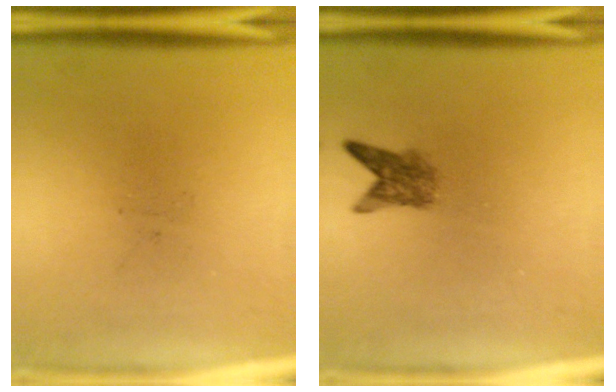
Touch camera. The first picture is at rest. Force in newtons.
{"total": 2.9}